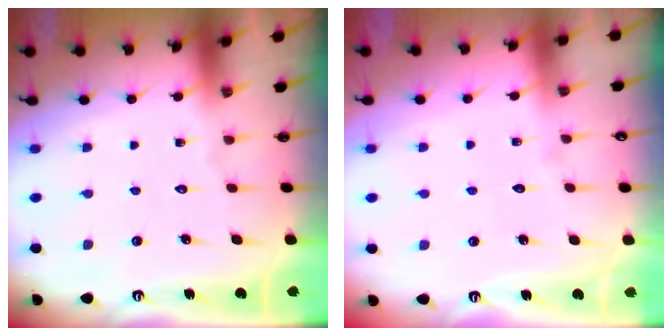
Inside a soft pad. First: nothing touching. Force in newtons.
{"total": 1.8, "press": 1.8, "slide": 0.1}